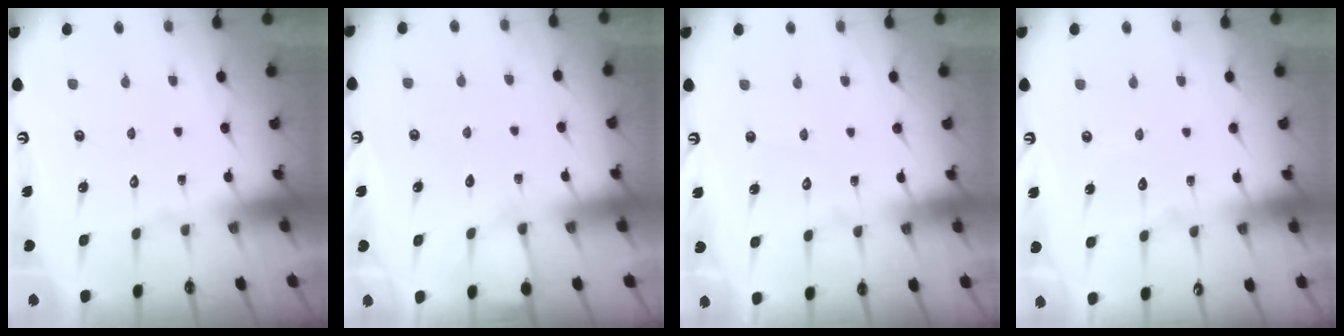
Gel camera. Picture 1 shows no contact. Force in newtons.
{"total": 4.0, "press": 3.9, "slide": 0.5}
{"total": 2.4, "press": 2.4, "slide": 0.3}
{"total": 3.7, "press": 3.7, "slide": 0.2}